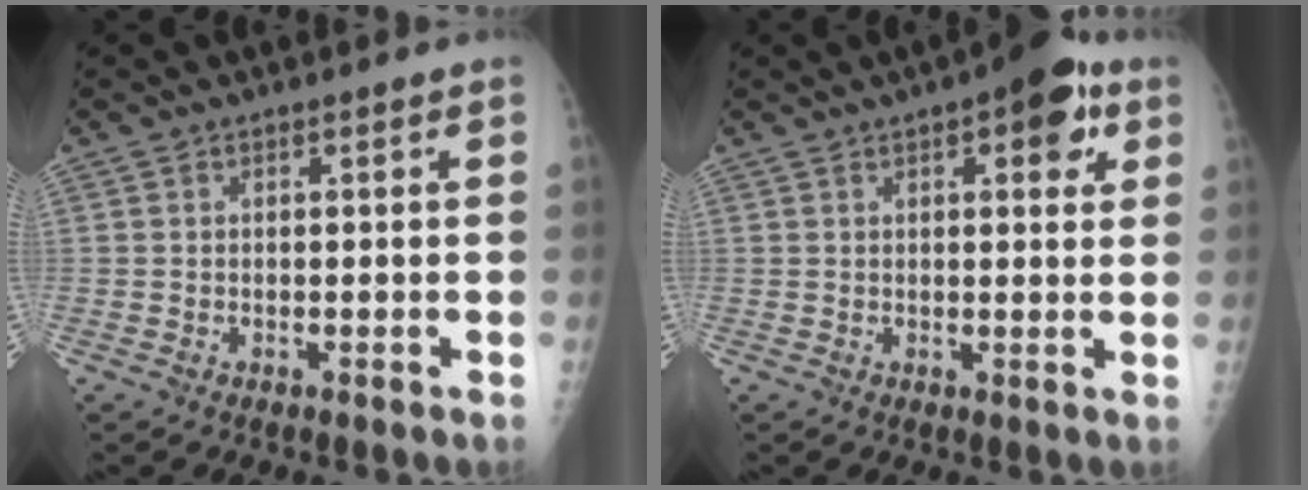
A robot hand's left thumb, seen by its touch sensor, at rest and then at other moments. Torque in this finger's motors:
{"motor_torque": [1.62, 0.95, 0.66, -0.35, 0.01]}